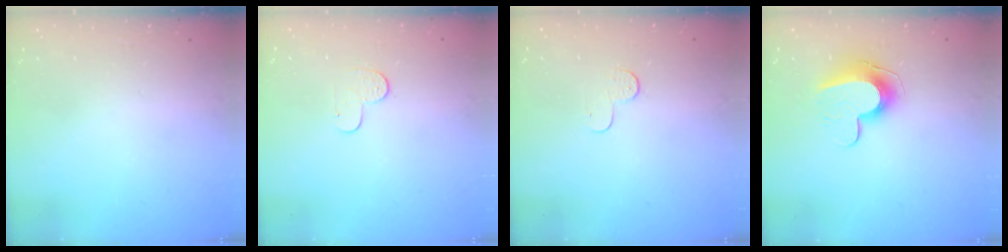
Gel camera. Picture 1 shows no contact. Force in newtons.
{"total": 4.3, "press": 4.2, "slide": 0.4}
{"total": 5.0, "press": 4.9, "slide": 0.5}
{"total": 11.8, "press": 11.8, "slide": 0.6}